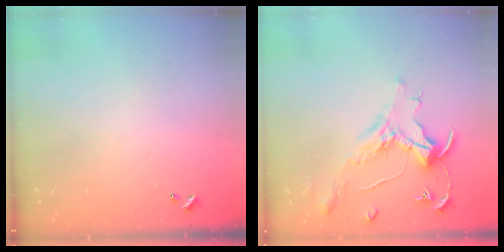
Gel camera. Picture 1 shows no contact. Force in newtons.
{"total": 1.4, "press": 1.2, "slide": 0.7}